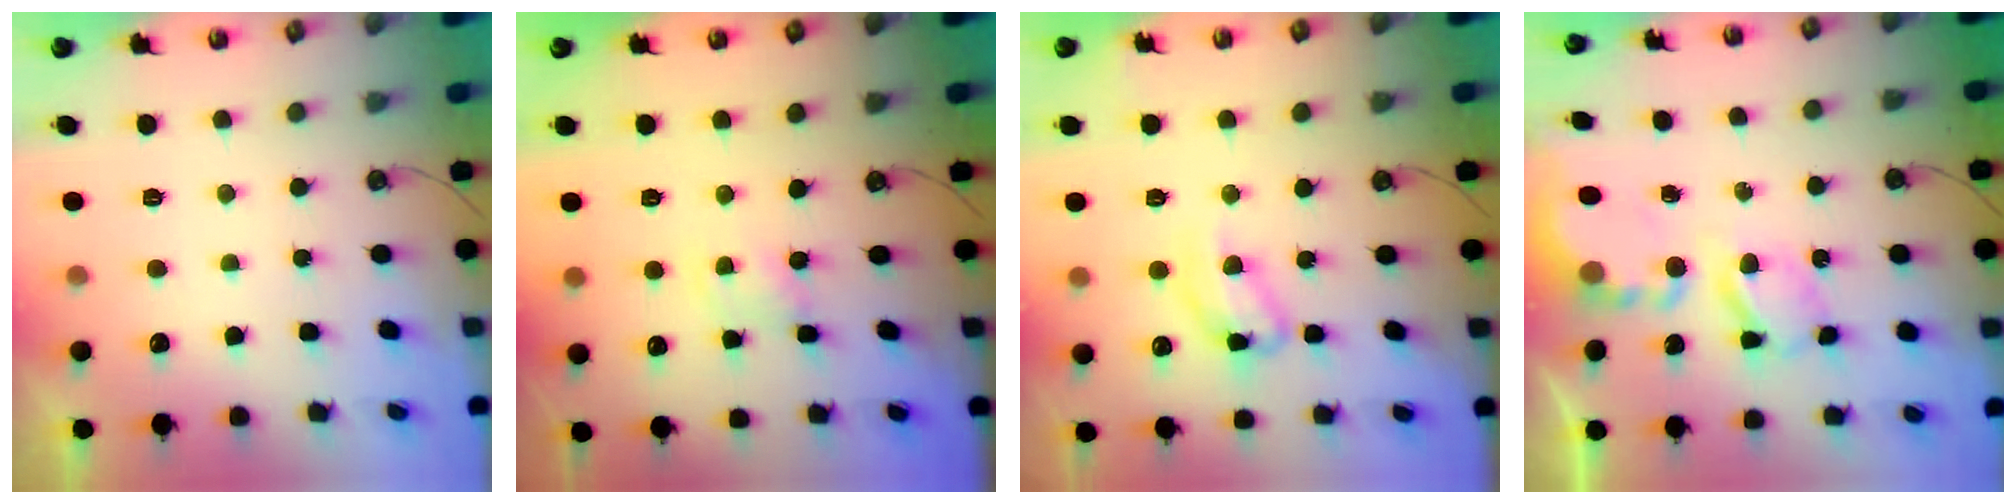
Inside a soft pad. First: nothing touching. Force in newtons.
{"total": 1.9, "press": 1.9, "slide": 0.2}
{"total": 12.0, "press": 12.0, "slide": 0.8}
{"total": 6.8, "press": 6.8, "slide": 0.3}